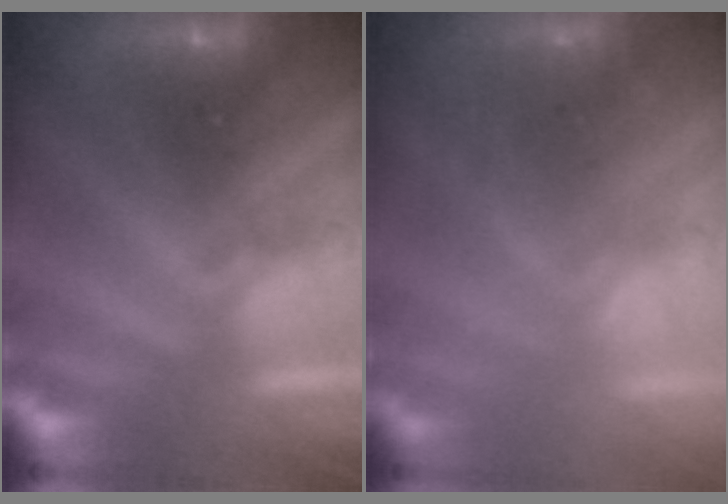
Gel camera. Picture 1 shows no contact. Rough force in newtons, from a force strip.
{"total": 7.7}